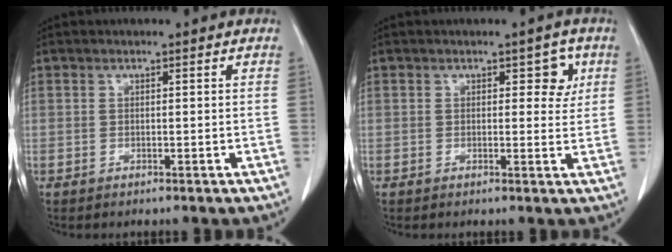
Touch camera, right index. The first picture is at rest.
{"total": 3.2, "force": [1.2, 1.9, 2.3], "torque": [-0.019, 0.003, 0.012]}